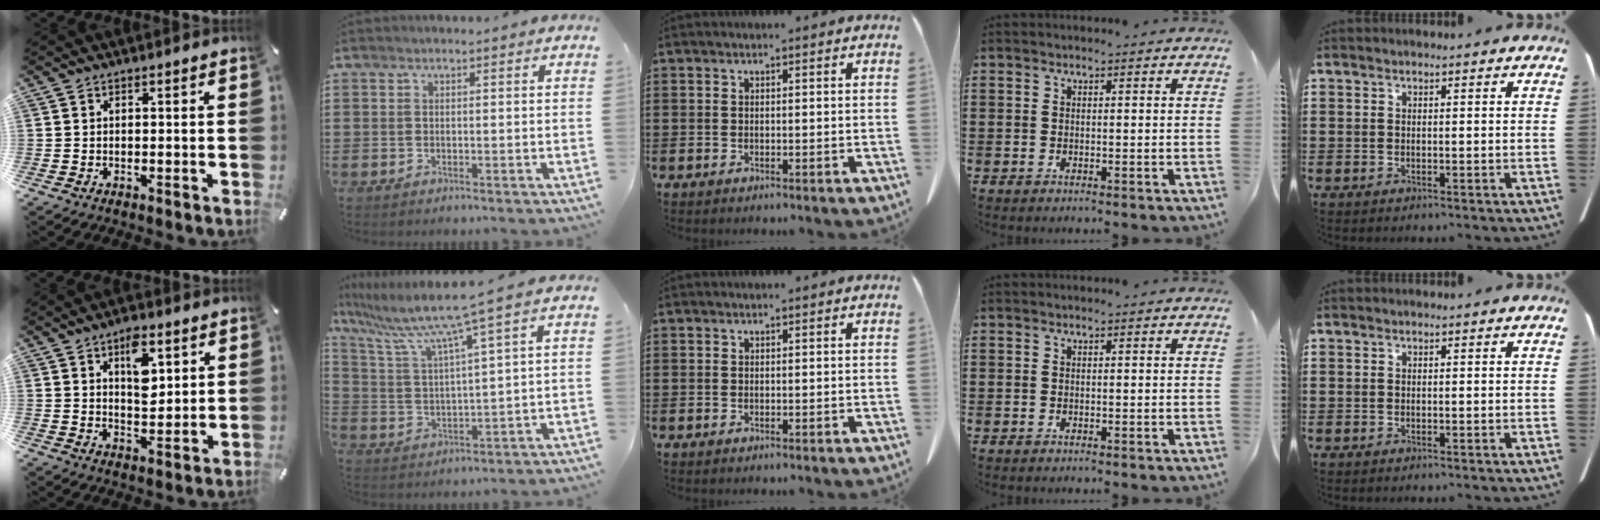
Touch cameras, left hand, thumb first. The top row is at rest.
{"thumb": {"total": 8.8, "force": [4.0, 5.0, 6.0], "torque": [-0.074, -0.017, 0.063]}, "index": {"total": 8.5, "force": [6.3, -1.1, 5.6], "torque": [-0.134, -0.041, 0.101]}}